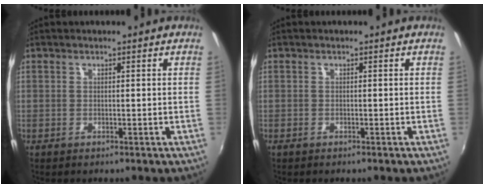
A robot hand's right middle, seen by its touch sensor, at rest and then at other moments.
{"total": 0.7, "force": [-0.6, 0.3, 0.3], "torque": [-0.007, -0.002, -0.011]}